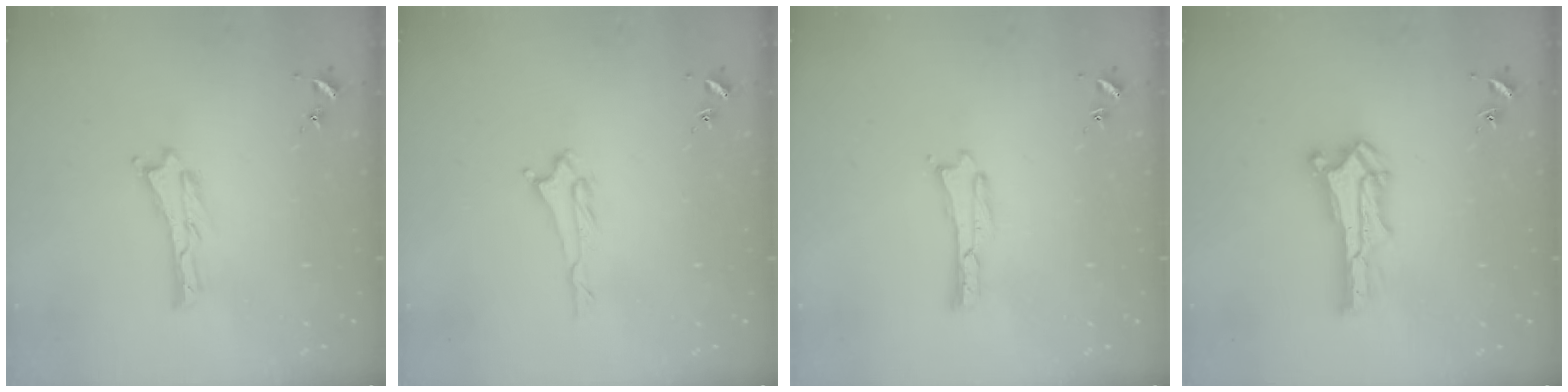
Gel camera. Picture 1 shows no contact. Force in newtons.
{"total": 1.7, "press": 1.7, "slide": 0.3}
{"total": 0.0}
{"total": 1.5, "press": 1.5, "slide": 0.2}